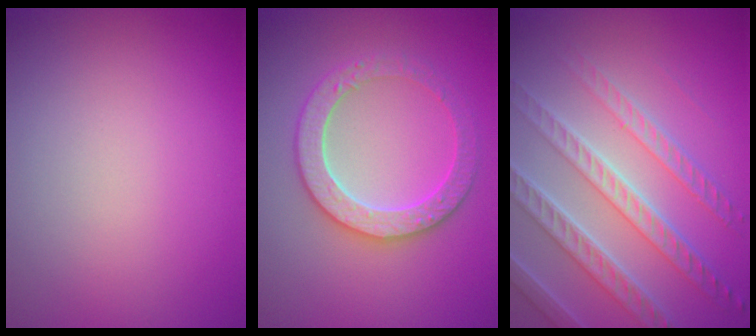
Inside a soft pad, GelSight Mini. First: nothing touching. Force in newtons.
{"total": 3.6, "press": 3.5, "slide": 0.4}
{"total": 6.1, "press": 5.0, "slide": 3.5}